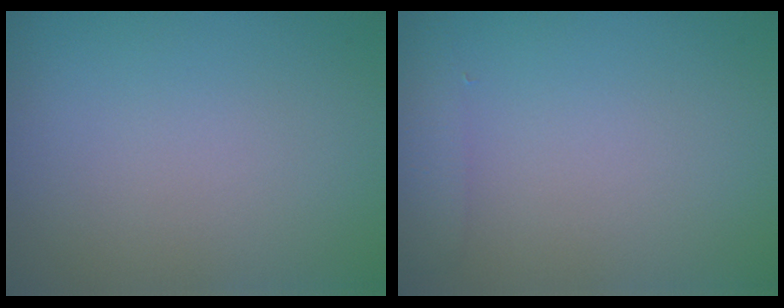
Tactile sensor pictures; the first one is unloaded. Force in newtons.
{"total": 1.3, "press": 1.3, "slide": 0.1}